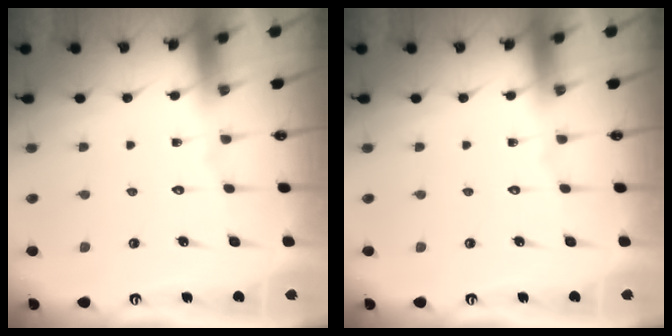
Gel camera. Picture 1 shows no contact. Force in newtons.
{"total": 0.0}